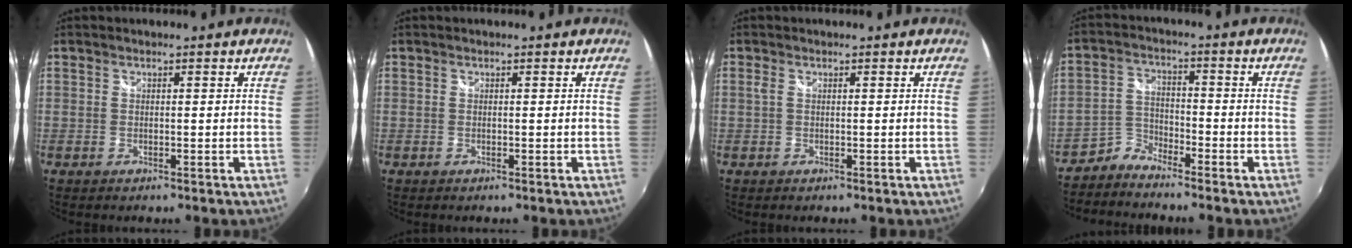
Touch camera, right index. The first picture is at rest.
{"total": 0.0}
{"total": 0.8, "force": [0.2, 0.2, 0.7], "torque": [-0.018, 0.001, 0.001]}
{"total": 4.1, "force": [-3.9, 1.4, 0.2], "torque": [-0.004, 0.011, -0.085]}